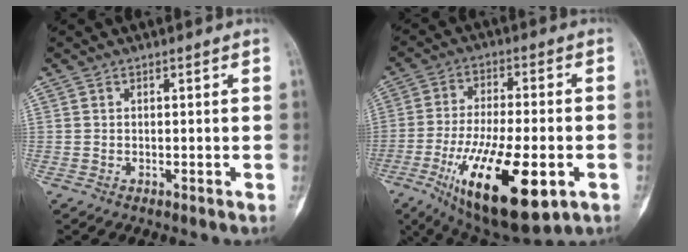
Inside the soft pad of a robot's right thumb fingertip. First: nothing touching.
{"total": 22.0, "force": [-7.8, 8.1, 19.0], "torque": [-0.342, -0.008, -0.113]}